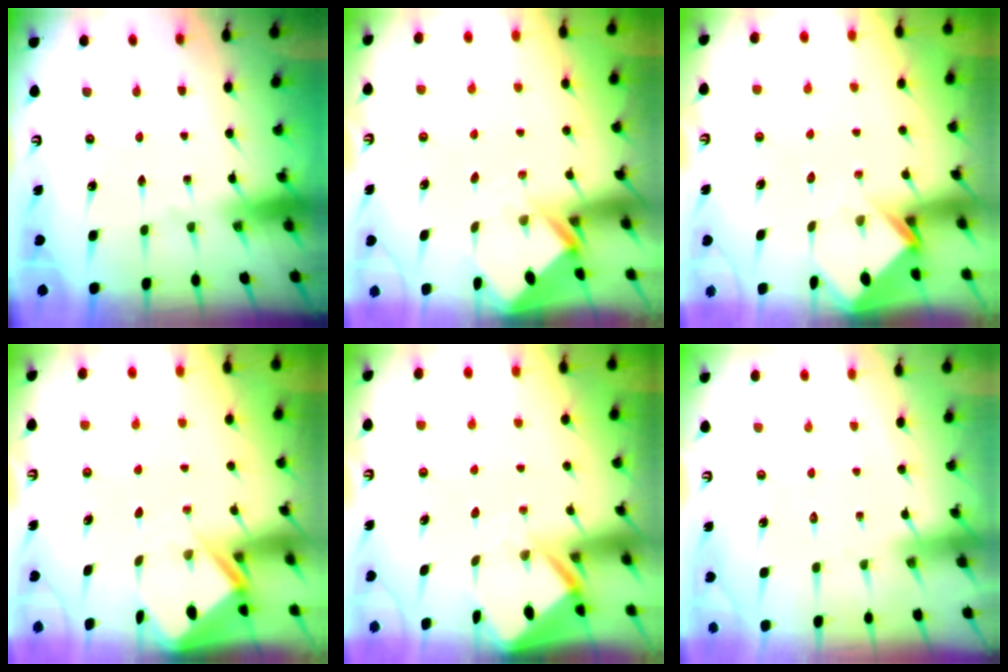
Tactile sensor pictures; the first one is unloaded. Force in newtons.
{"total": 2.0, "press": 2.0, "slide": 0.2}
{"total": 3.8, "press": 3.8, "slide": 0.2}
{"total": 3.0, "press": 3.0, "slide": 0.3}
{"total": 3.2, "press": 3.2, "slide": 0.3}
{"total": 3.4, "press": 3.4, "slide": 0.4}